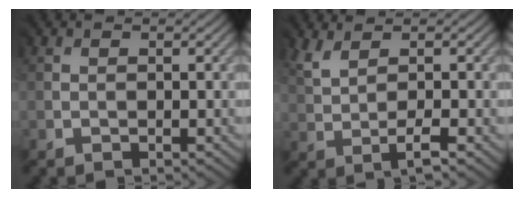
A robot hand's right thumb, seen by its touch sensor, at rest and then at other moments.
{"total": 3.1, "force": [1.4, 0.4, 2.8], "torque": [-0.066, 0.001, 0.028]}